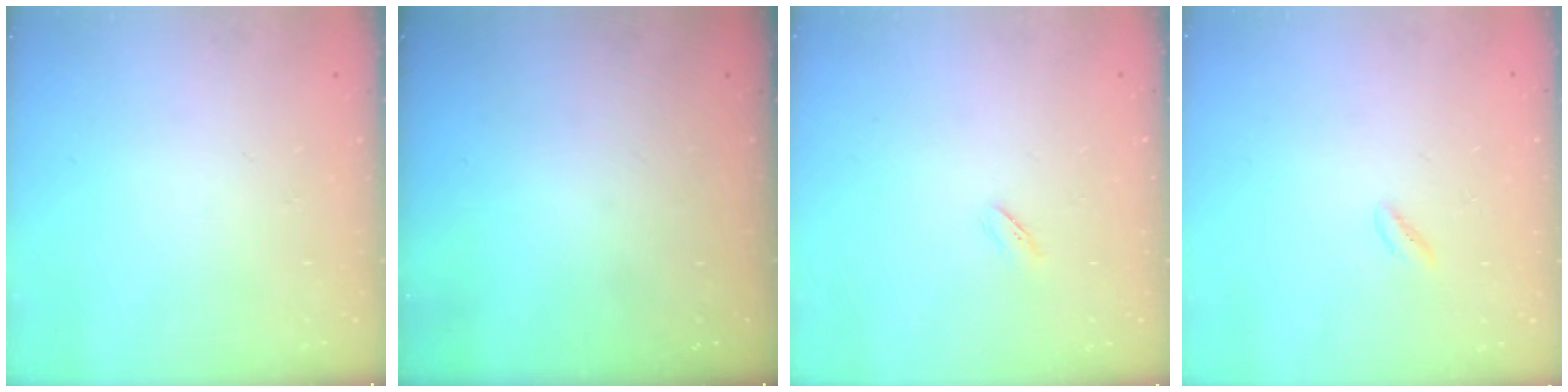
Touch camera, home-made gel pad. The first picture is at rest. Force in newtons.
{"total": 0.0}
{"total": 1.9, "press": 1.8, "slide": 0.6}
{"total": 0.6, "press": 0.3, "slide": 0.6}